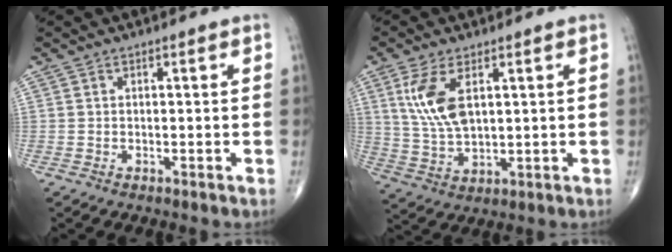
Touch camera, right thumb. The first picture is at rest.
{"total": 9.7, "force": [3.3, 4.6, 7.9], "torque": [-0.162, -0.011, 0.074]}